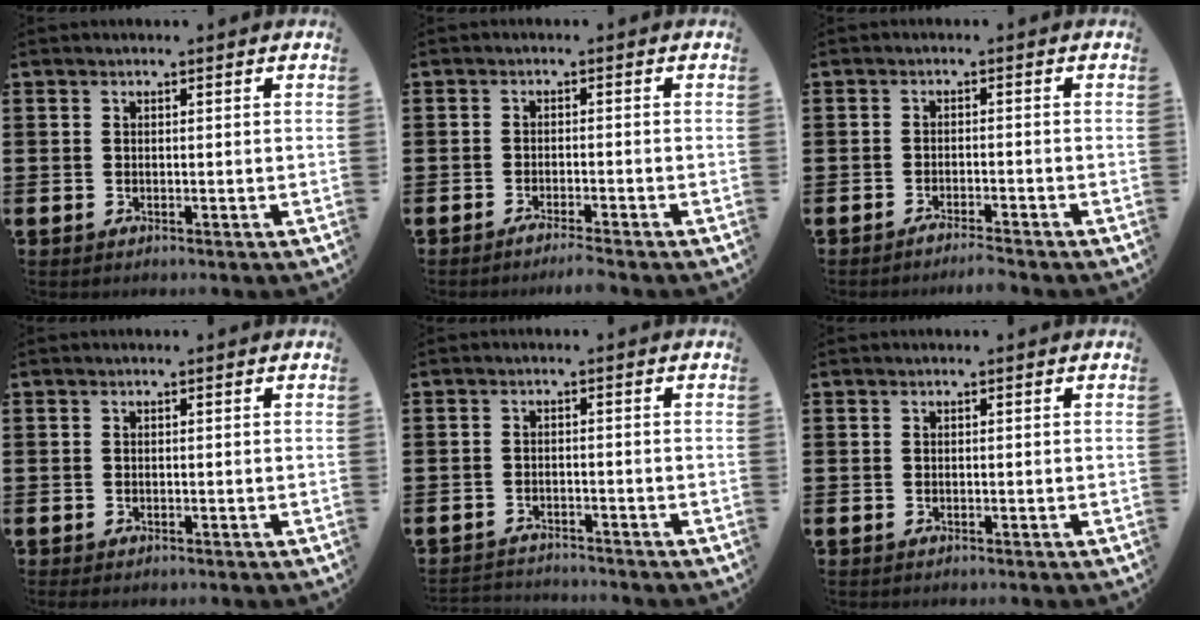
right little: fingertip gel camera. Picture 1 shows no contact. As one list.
[{"total": 1.8, "force": [-1.6, -0.1, 0.8], "torque": [-0.012, 0.001, -0.030]}, {"total": 1.8, "force": [-1.7, -0.1, 0.5], "torque": [-0.009, 0.001, -0.033]}, {"total": 0.0}, {"total": 2.0, "force": [-2.0, 0.0, -0.3], "torque": [-0.002, 0.001, -0.045]}, {"total": 0.0}]